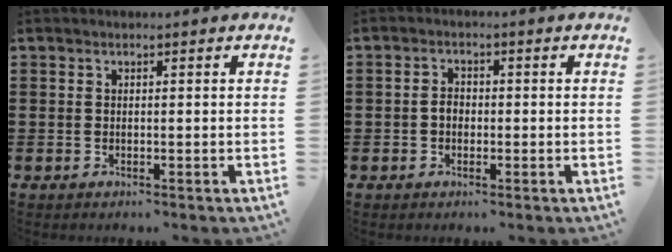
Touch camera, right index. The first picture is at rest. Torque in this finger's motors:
{"motor_torque": [0.50, -0.02, 0.22, 0.02]}